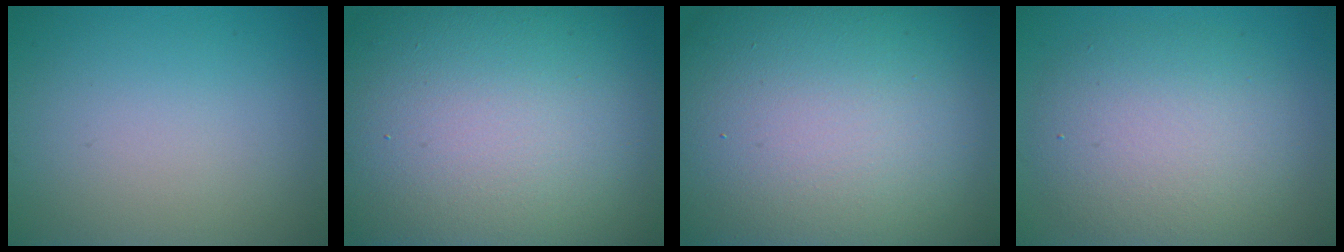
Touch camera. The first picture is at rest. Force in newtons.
{"total": 21.4, "press": 21.3, "slide": 0.6}
{"total": 25.8, "press": 25.8, "slide": 1.0}
{"total": 6.7, "press": 6.7, "slide": 0.2}